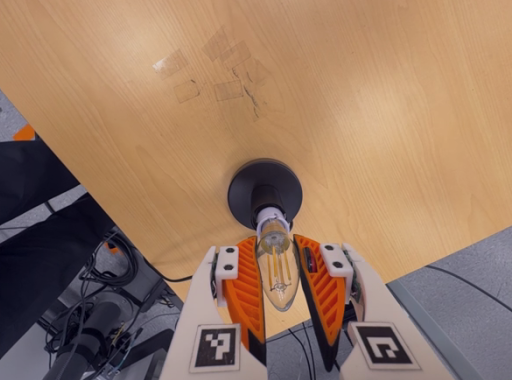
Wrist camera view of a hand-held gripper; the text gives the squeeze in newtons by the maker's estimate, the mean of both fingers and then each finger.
{"total": 12.9, "left": 11.8, "right": 14.0}